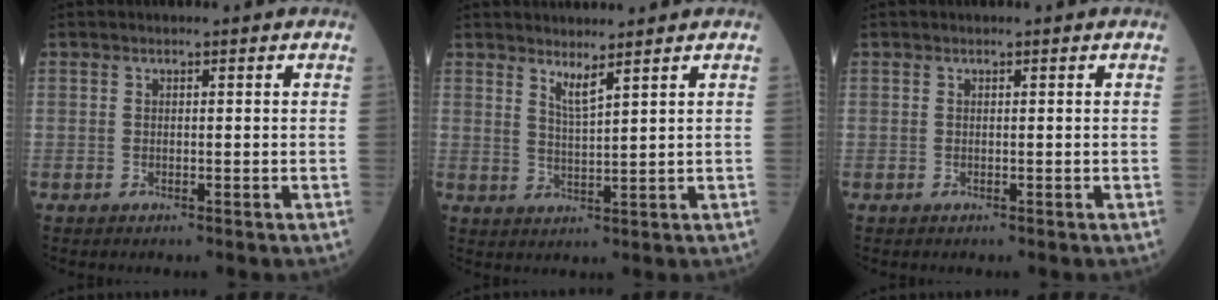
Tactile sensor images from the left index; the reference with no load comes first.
{"total": 2.7, "force": [2.2, -0.4, 1.5], "torque": [-0.031, -0.016, 0.045]}
{"total": 0.0}